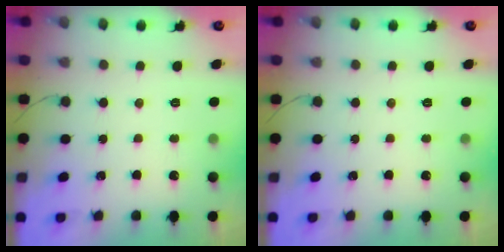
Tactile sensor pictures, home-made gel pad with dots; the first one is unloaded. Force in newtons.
{"total": 0.0}